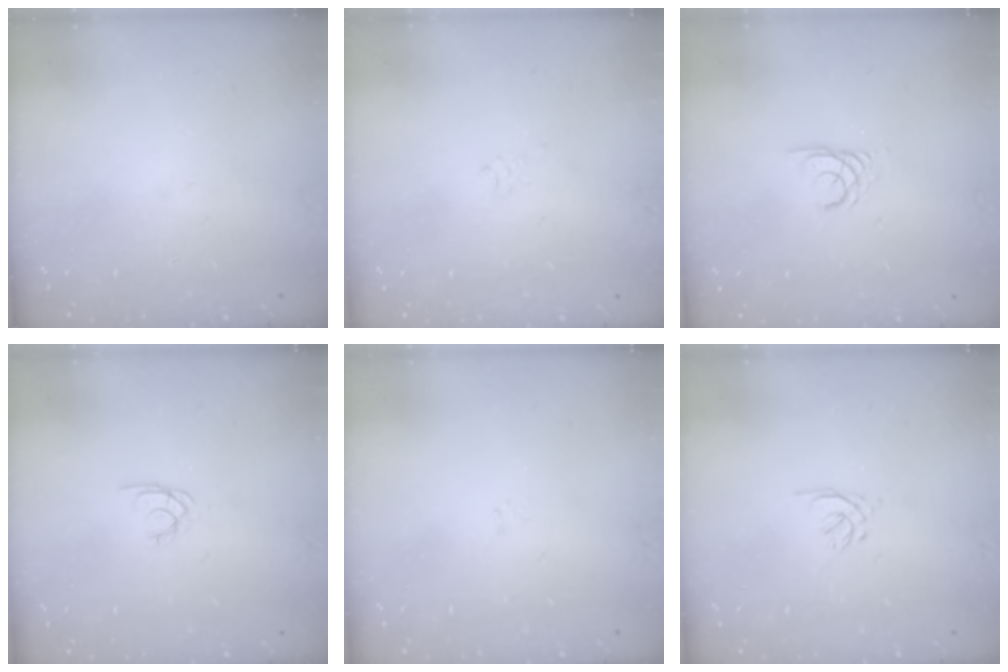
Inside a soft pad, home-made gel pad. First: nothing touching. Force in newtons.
{"total": 2.8, "press": 2.7, "slide": 0.6}
{"total": 2.0, "press": 2.0, "slide": 0.1}
{"total": 1.7, "press": 1.7, "slide": 0.2}
{"total": 1.3, "press": 1.2, "slide": 0.3}
{"total": 1.7, "press": 1.6, "slide": 0.5}